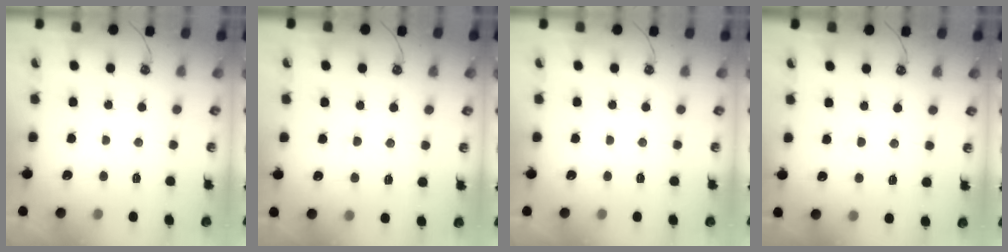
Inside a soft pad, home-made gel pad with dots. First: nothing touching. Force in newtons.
{"total": 2.4, "press": 2.3, "slide": 0.7}
{"total": 0.0}
{"total": 1.2, "press": 1.0, "slide": 0.6}